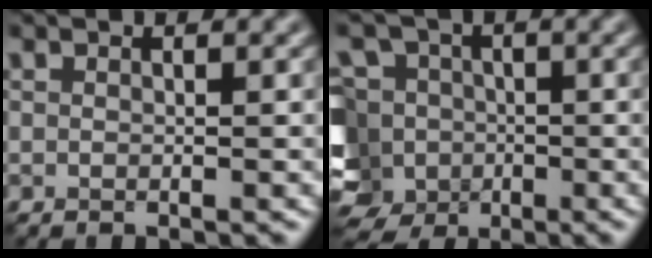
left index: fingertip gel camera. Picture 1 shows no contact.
{"total": 10.6, "force": [-3.7, 8.8, 4.6], "torque": [-0.105, 0.014, -0.094]}